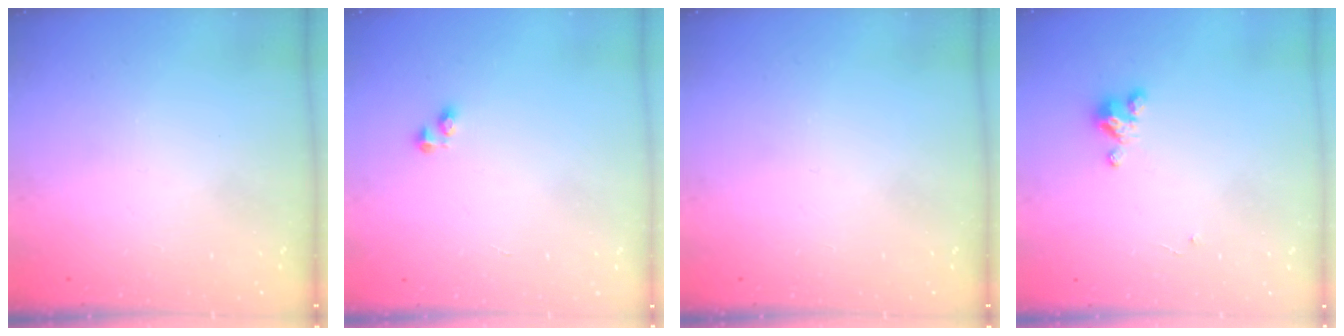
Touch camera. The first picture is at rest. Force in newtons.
{"total": 2.2, "press": 2.2, "slide": 0.3}
{"total": 0.0}
{"total": 2.7, "press": 2.7, "slide": 0.3}